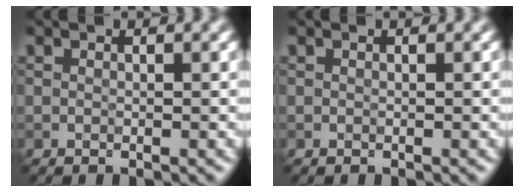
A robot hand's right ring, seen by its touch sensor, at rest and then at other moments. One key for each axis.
{"total": 0.0}